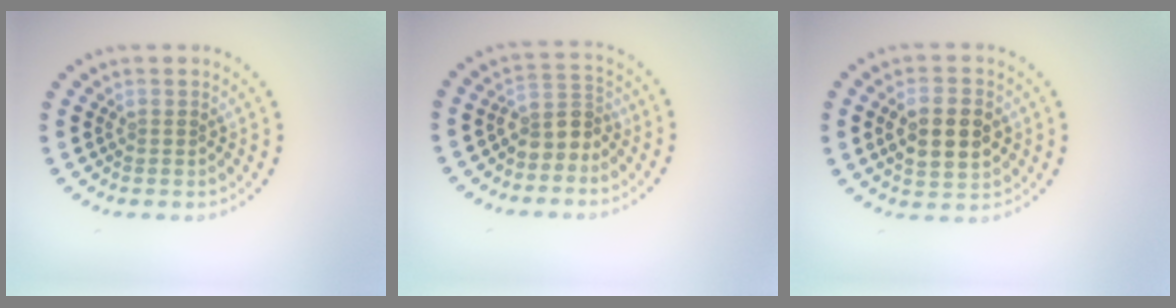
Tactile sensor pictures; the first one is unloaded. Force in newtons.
{"total": 2.4, "press": 1.9, "slide": 1.4}
{"total": 5.2, "press": 5.2, "slide": 0.5}